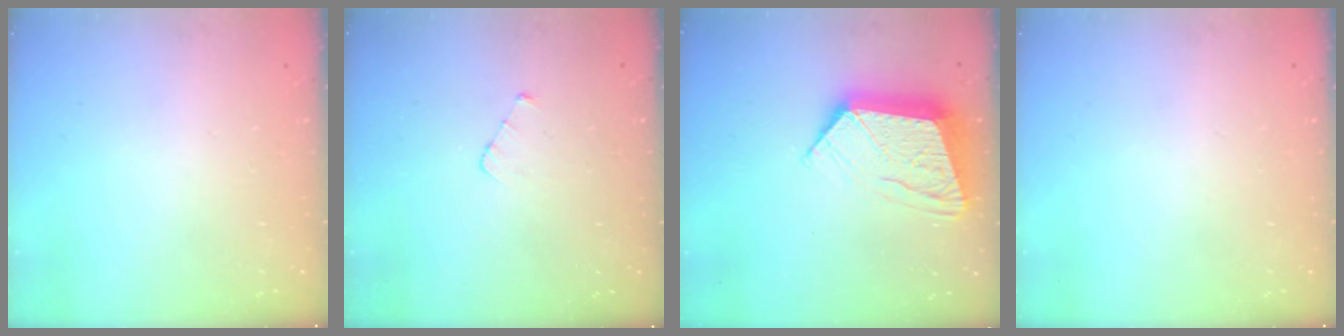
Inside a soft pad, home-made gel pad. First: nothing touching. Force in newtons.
{"total": 2.4, "press": 2.4, "slide": 0.3}
{"total": 13.6, "press": 13.5, "slide": 1.0}
{"total": 0.0}